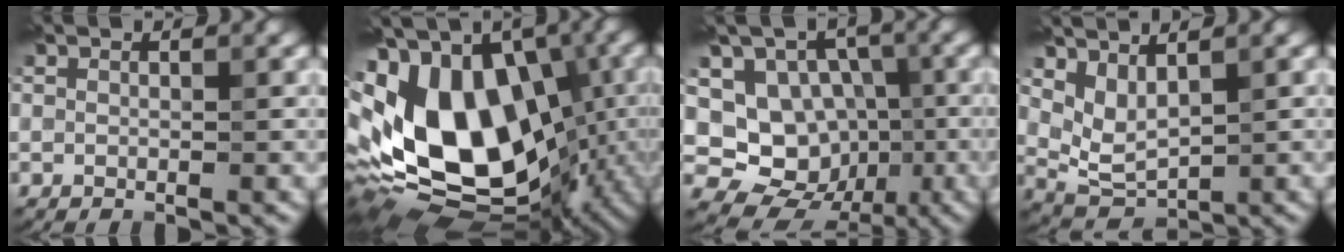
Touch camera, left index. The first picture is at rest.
{"total": 18.2, "force": [-1.3, 12.0, 13.6], "torque": [-0.271, 0.002, -0.020]}
{"total": 9.4, "force": [-1.6, 8.1, 4.6], "torque": [-0.063, -0.005, -0.043]}
{"total": 3.1, "force": [1.7, 1.5, 2.1], "torque": [-0.056, -0.014, 0.042]}